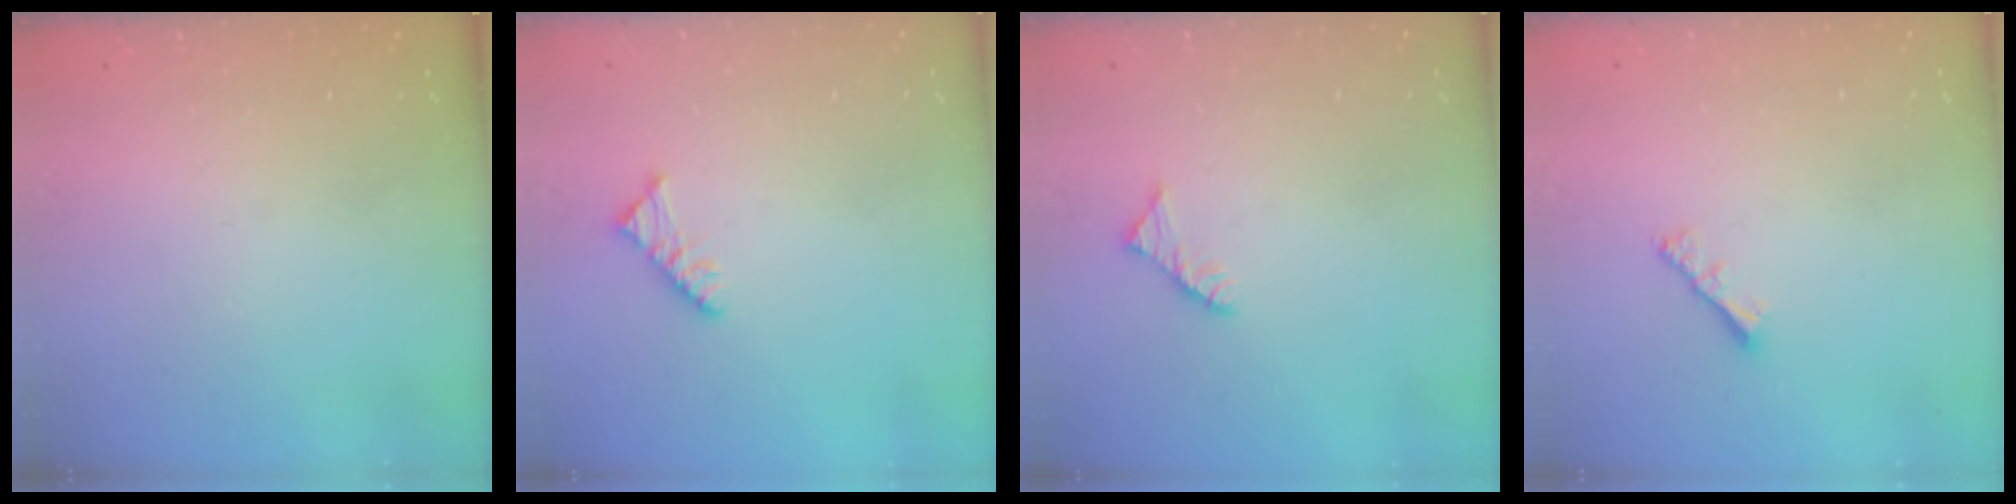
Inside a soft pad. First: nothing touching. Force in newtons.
{"total": 5.2, "press": 5.1, "slide": 0.8}
{"total": 3.0, "press": 3.0, "slide": 0.5}
{"total": 2.4, "press": 2.4, "slide": 0.6}